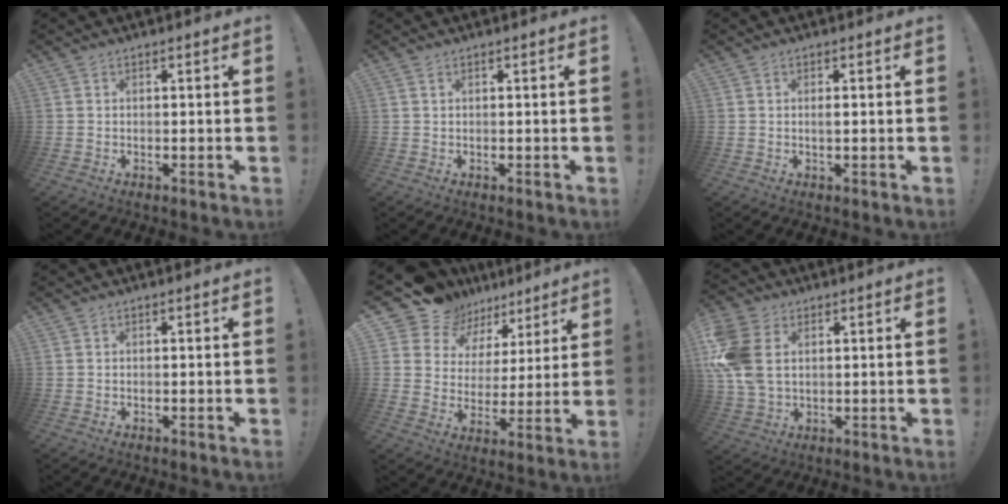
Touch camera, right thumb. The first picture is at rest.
{"total": 0.6, "force": [0.4, 0.3, 0.4], "torque": [-0.009, 0.000, 0.007]}
{"total": 1.1, "force": [0.0, 0.2, 1.0], "torque": [-0.014, -0.003, -0.003]}
{"total": 0.0}
{"total": 11.6, "force": [8.8, 7.2, 1.8], "torque": [-0.046, -0.071, 0.168]}
{"total": 13.4, "force": [2.8, 9.6, 8.9], "torque": [-0.197, 0.002, 0.058]}